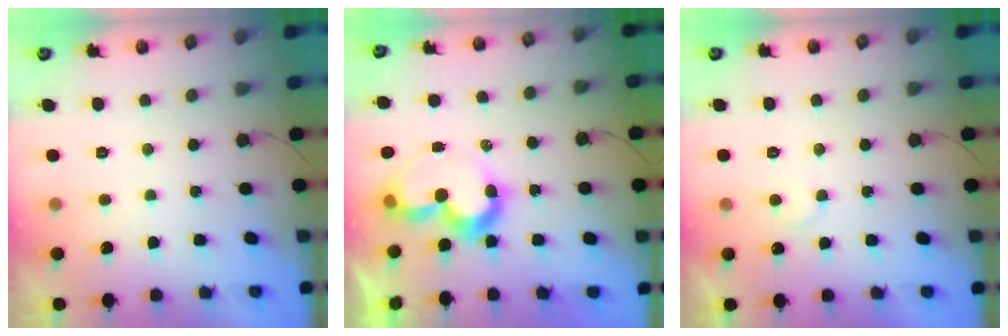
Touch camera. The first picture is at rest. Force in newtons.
{"total": 9.5, "press": 9.5, "slide": 0.9}
{"total": 3.3, "press": 3.3, "slide": 0.3}